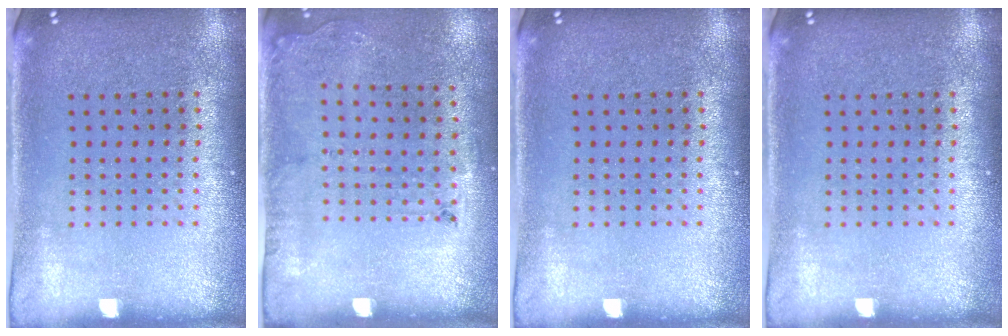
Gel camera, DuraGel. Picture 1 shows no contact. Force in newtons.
{"total": 1.8, "press": 1.2, "slide": 1.3}
{"total": 0.0}
{"total": 0.0}